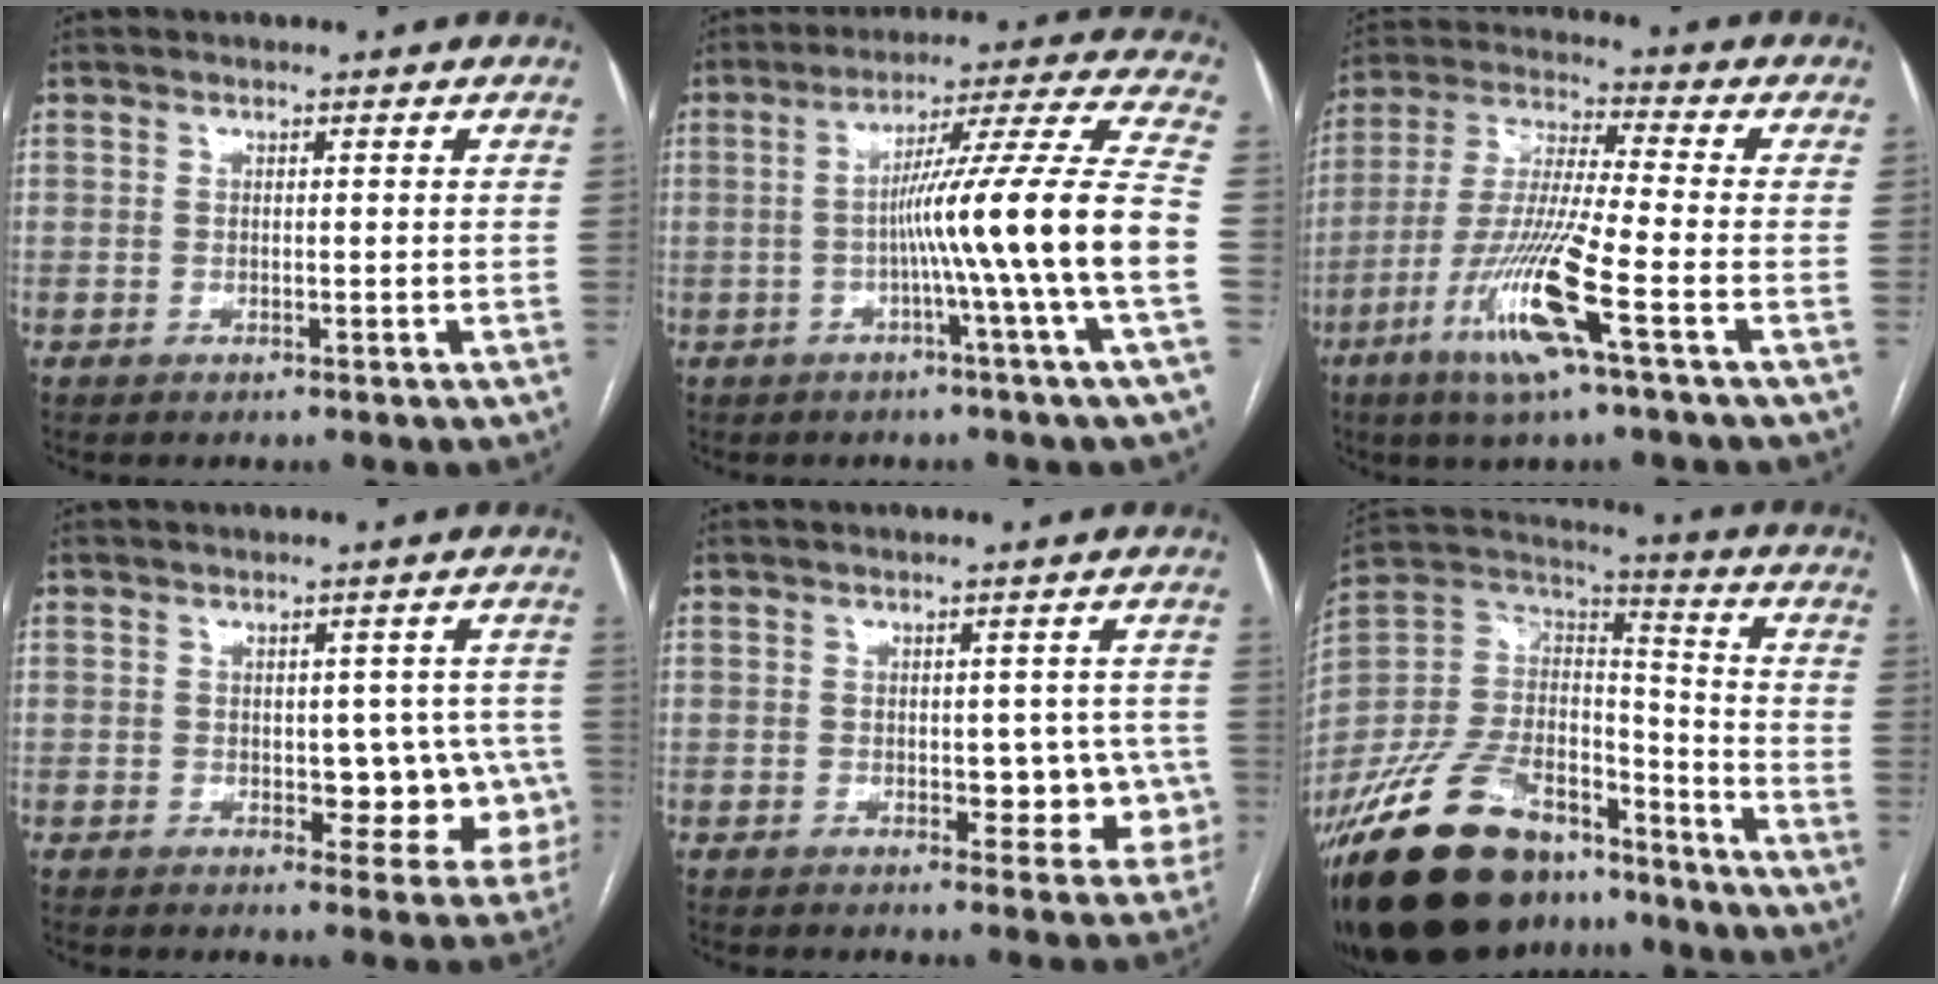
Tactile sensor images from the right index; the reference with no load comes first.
{"total": 15.8, "force": [-3.3, -3.0, 15.2], "torque": [-0.226, 0.004, -0.061]}
{"total": 13.6, "force": [-6.0, -0.1, 12.2], "torque": [-0.253, -0.019, -0.117]}
{"total": 8.8, "force": [-1.3, 4.9, 7.2], "torque": [-0.059, 0.019, -0.009]}
{"total": 7.0, "force": [-1.0, 4.0, 5.7], "torque": [-0.045, 0.019, -0.007]}
{"total": 28.4, "force": [-20.1, 13.5, 14.8], "torque": [-0.332, -0.005, -0.344]}